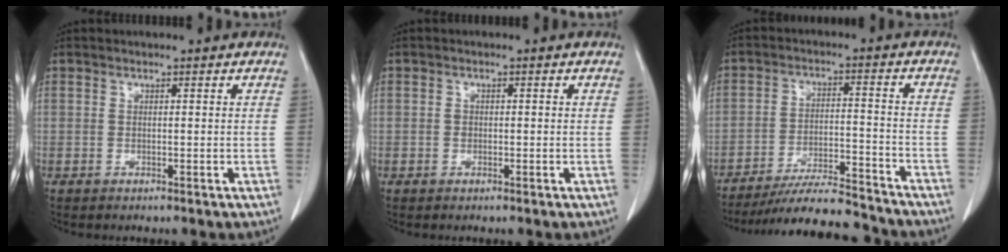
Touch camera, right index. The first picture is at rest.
{"total": 0.7, "force": [0.0, 0.6, 0.3], "torque": [0.000, 0.005, 0.001]}
{"total": 14.2, "force": [-13.4, 0.9, 4.6], "torque": [-0.071, 0.000, -0.207]}